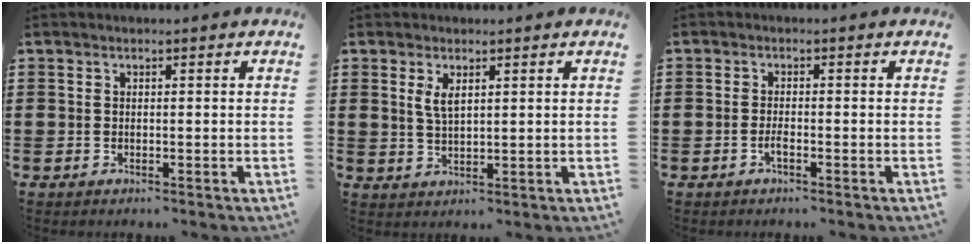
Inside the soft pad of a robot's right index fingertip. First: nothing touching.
{"total": 2.8, "force": [1.3, 1.0, 2.2], "torque": [-0.048, 0.004, 0.021]}
{"total": 1.5, "force": [-0.8, 0.3, 1.2], "torque": [-0.025, -0.002, -0.013]}